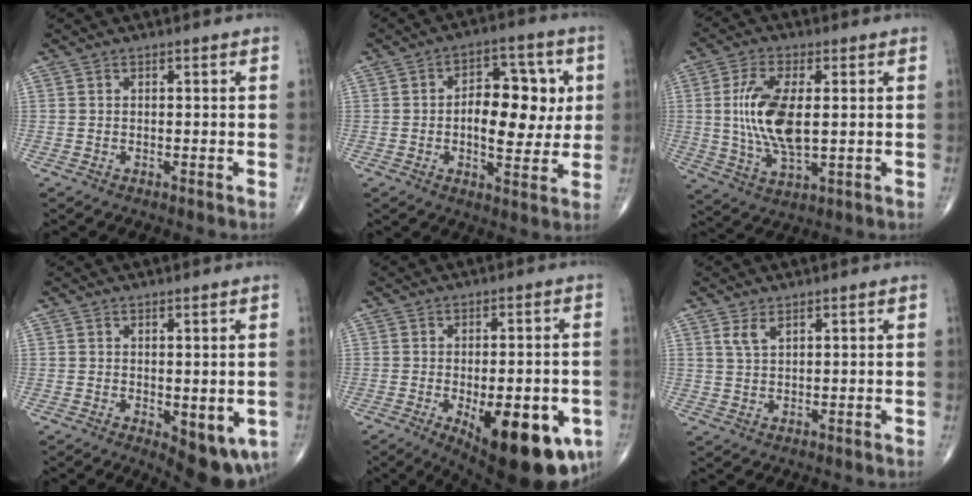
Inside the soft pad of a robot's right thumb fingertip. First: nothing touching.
{"total": 13.1, "force": [0.8, 7.2, 10.9], "torque": [-0.121, 0.013, 0.010]}
{"total": 12.8, "force": [1.0, 5.6, 11.5], "torque": [-0.234, -0.011, 0.025]}
{"total": 8.8, "force": [-2.3, 3.9, 7.6], "torque": [-0.073, -0.010, -0.020]}
{"total": 20.4, "force": [-7.0, 8.2, 17.3], "torque": [-0.187, -0.005, -0.076]}
{"total": 2.3, "force": [1.4, 0.9, 1.6], "torque": [-0.034, -0.003, 0.035]}